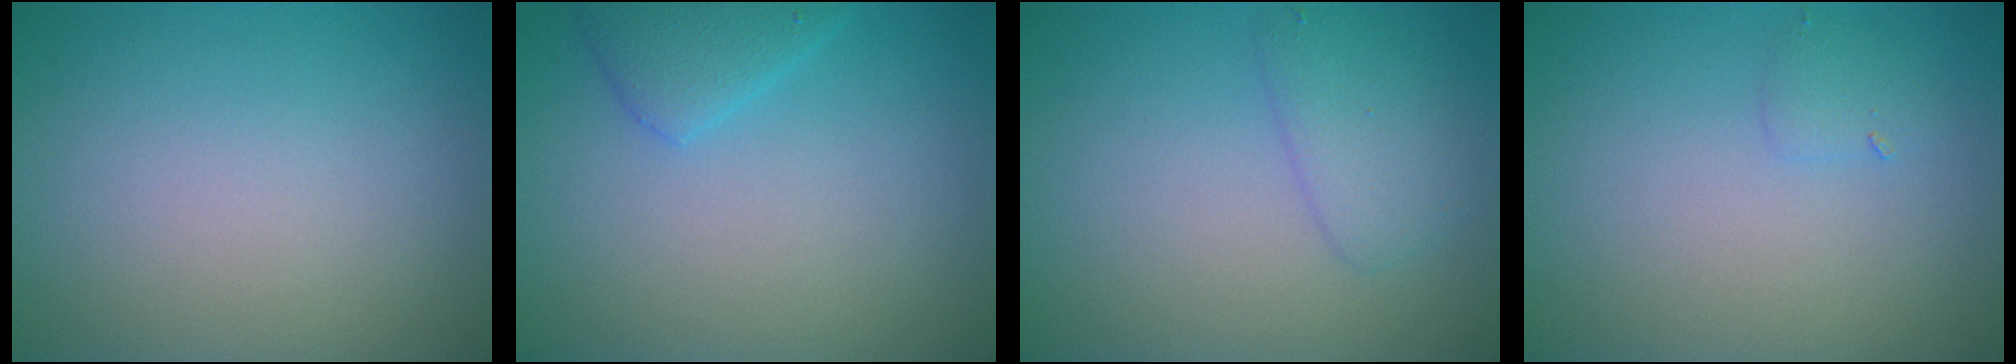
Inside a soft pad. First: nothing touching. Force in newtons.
{"total": 2.4, "press": 2.4, "slide": 0.2}
{"total": 2.5, "press": 2.5, "slide": 0.2}
{"total": 1.0, "press": 1.0, "slide": 0.0}